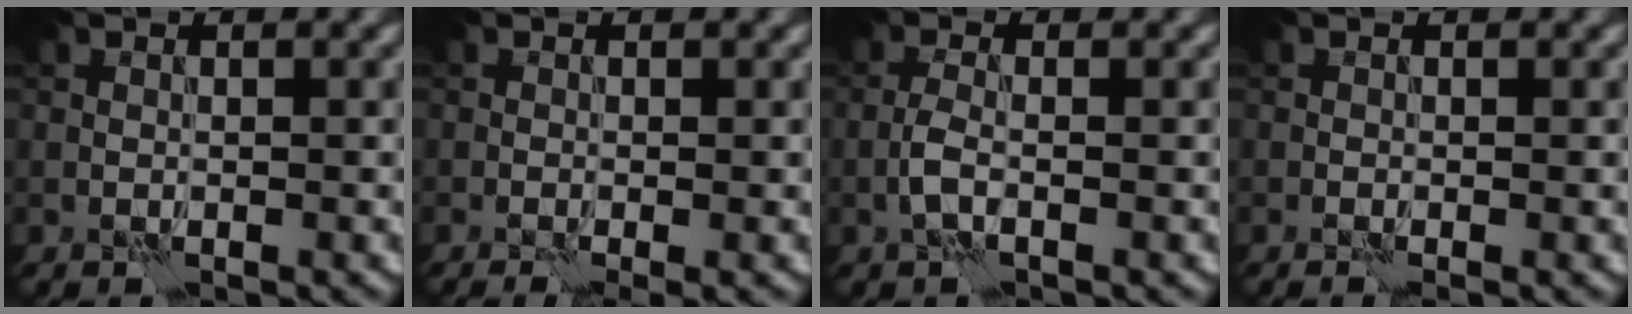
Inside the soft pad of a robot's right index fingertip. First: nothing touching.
{"total": 2.2, "force": [-0.9, 0.6, 1.9], "torque": [-0.026, -0.006, -0.013]}
{"total": 1.8, "force": [-0.7, 0.6, 1.6], "torque": [-0.035, 0.005, -0.019]}
{"total": 0.9, "force": [-0.3, 0.1, 0.8], "torque": [-0.013, -0.005, -0.008]}